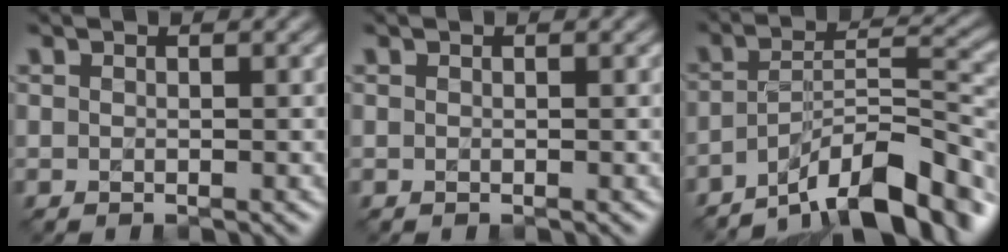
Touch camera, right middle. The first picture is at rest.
{"total": 0.0}
{"total": 11.2, "force": [-8.3, 3.0, 7.0], "torque": [-0.100, 0.018, -0.150]}